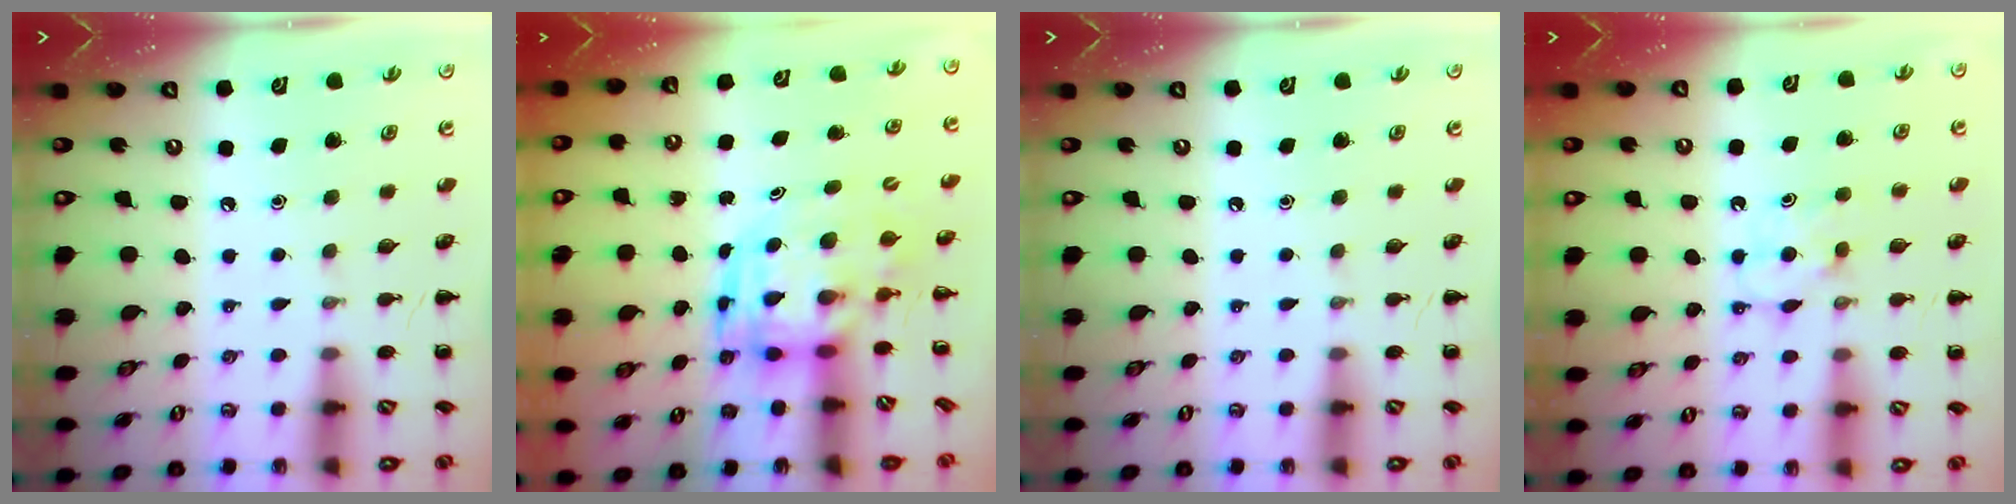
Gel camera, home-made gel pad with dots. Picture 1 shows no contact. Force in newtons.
{"total": 3.9, "press": 3.8, "slide": 0.8}
{"total": 0.0}
{"total": 5.5, "press": 5.2, "slide": 1.6}